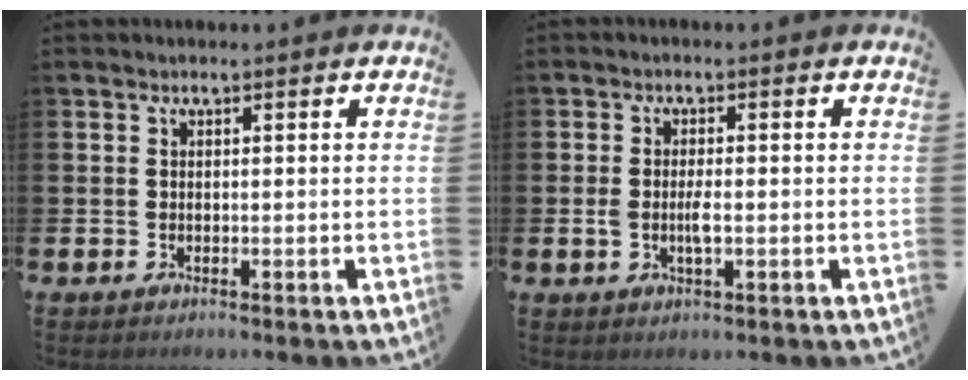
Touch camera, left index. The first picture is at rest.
{"total": 2.5, "force": [-0.3, 1.0, 2.3], "torque": [-0.036, -0.003, -0.008]}